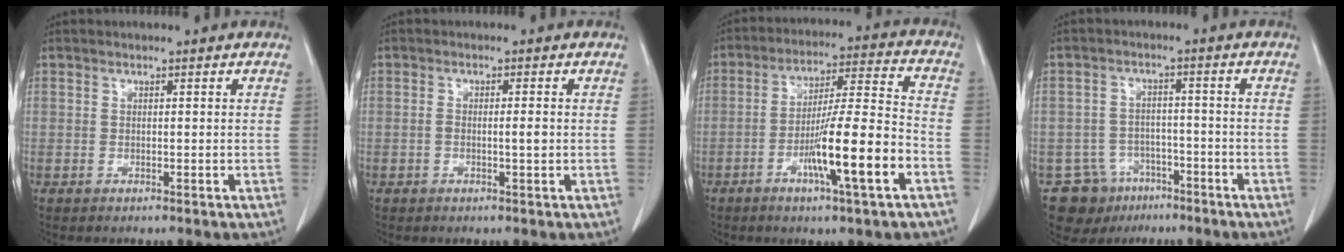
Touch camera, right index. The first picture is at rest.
{"total": 1.8, "force": [-0.2, 0.2, 1.8], "torque": [-0.034, 0.003, -0.002]}
{"total": 13.3, "force": [-5.2, 0.0, 12.3], "torque": [-0.212, -0.002, -0.087]}
{"total": 7.7, "force": [-5.0, 5.9, 0.4], "torque": [-0.008, 0.019, -0.070]}